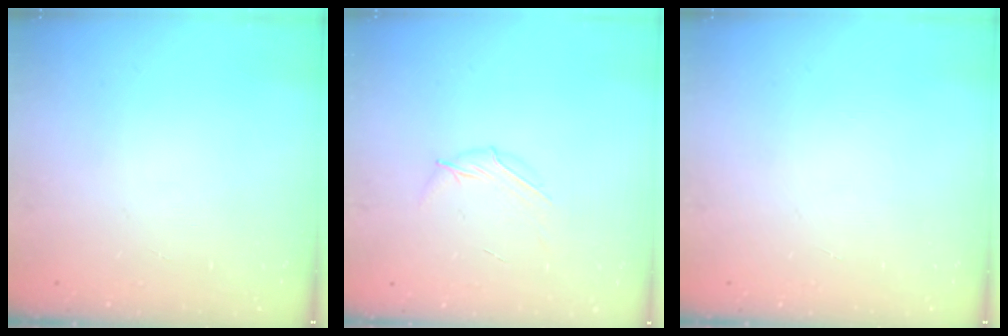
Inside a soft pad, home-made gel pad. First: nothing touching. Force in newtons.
{"total": 5.2, "press": 5.1, "slide": 1.0}
{"total": 0.0}